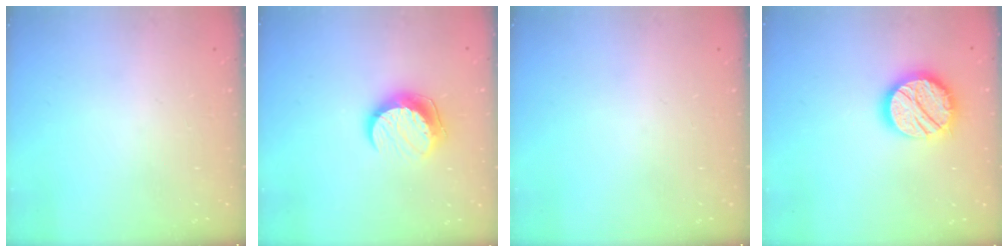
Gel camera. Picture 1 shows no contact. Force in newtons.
{"total": 10.1, "press": 10.0, "slide": 0.9}
{"total": 0.0}
{"total": 16.3, "press": 16.2, "slide": 1.6}